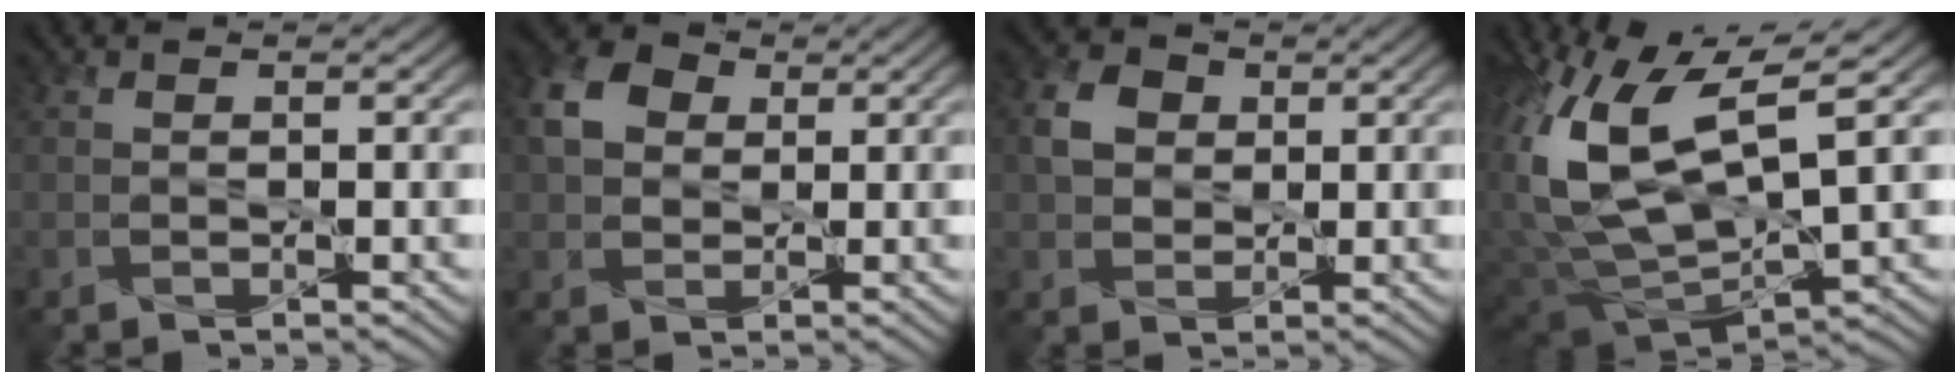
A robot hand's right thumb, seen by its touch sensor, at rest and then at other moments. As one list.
[{"total": 5.7, "force": [1.6, 4.4, 3.3], "torque": [-0.085, 0.011, 0.022]}, {"total": 4.2, "force": [0.9, 3.5, 2.2], "torque": [-0.053, 0.008, 0.014]}, {"total": 16.7, "force": [3.5, 6.4, 15.0], "torque": [-0.326, -0.002, 0.085]}]